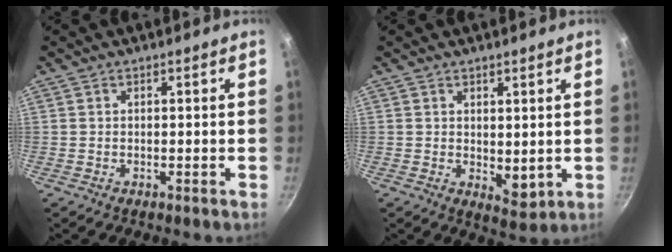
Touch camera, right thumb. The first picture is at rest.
{"total": 4.3, "force": [1.3, 2.5, 3.2], "torque": [-0.039, -0.019, 0.024]}